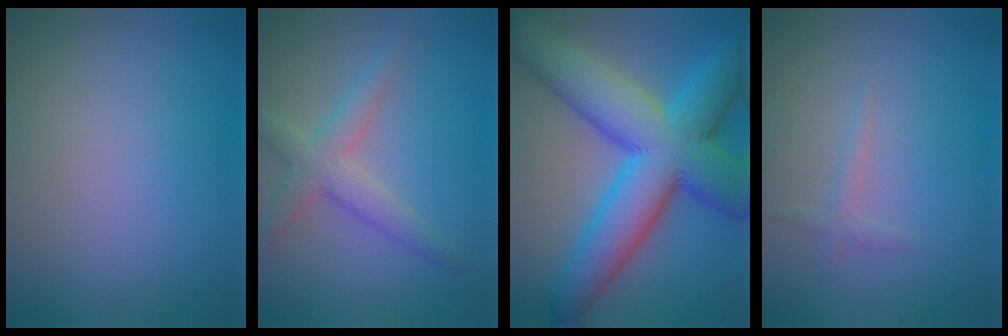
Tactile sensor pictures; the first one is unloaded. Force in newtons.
{"total": 3.6, "press": 3.6, "slide": 0.2}
{"total": 13.5, "press": 13.5, "slide": 0.0}
{"total": 1.0, "press": 1.0, "slide": 0.0}